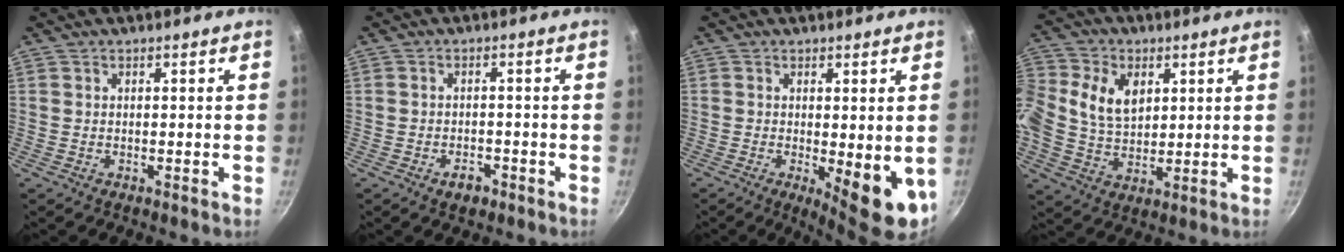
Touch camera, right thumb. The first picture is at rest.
{"total": 3.0, "force": [-1.8, 1.8, 1.7], "torque": [-0.019, 0.016, -0.024]}
{"total": 9.6, "force": [-1.6, 3.1, 9.0], "torque": [-0.102, -0.009, -0.009]}
{"total": 16.9, "force": [3.9, 12.6, 10.6], "torque": [-0.233, 0.025, 0.067]}